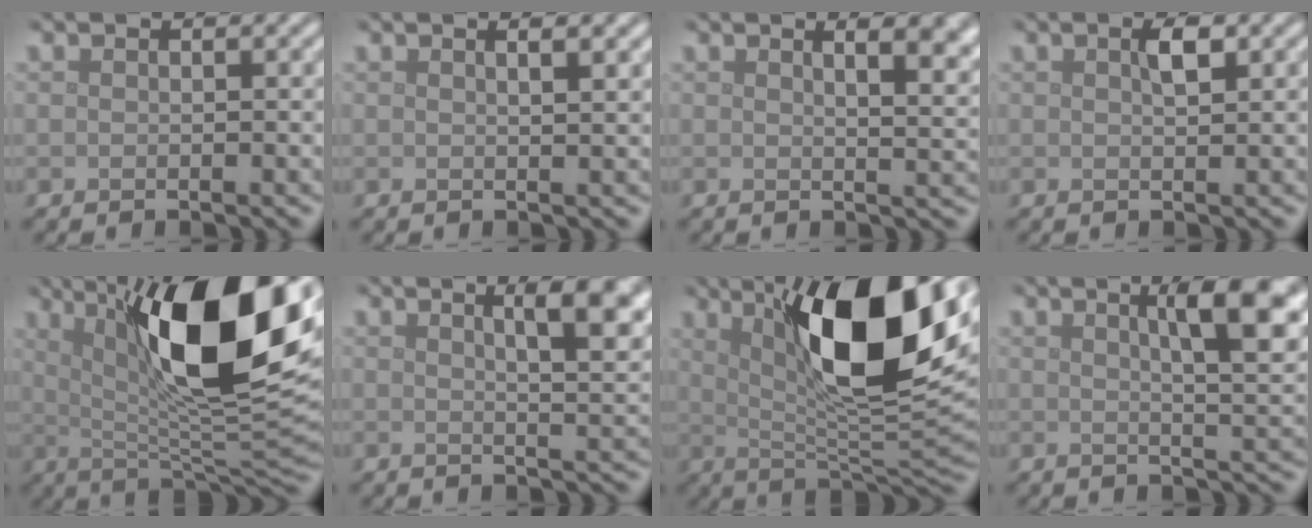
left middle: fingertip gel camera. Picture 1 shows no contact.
{"total": 2.1, "force": [1.2, 0.7, 1.5], "torque": [-0.013, 0.007, 0.003]}
{"total": 7.3, "force": [3.8, 3.3, 5.3], "torque": [-0.023, 0.033, 0.029]}
{"total": 1.5, "force": [0.7, 0.4, 1.2], "torque": [-0.025, 0.002, 0.013]}
{"total": 16.0, "force": [5.4, 5.1, 14.2], "torque": [-0.216, 0.000, 0.082]}
{"total": 6.6, "force": [3.1, 2.1, 5.5], "torque": [-0.040, 0.018, 0.037]}
{"total": 13.6, "force": [4.8, 3.9, 12.1], "torque": [-0.184, 0.002, 0.079]}
{"total": 8.1, "force": [3.2, 2.1, 7.2], "torque": [-0.073, 0.016, 0.044]}